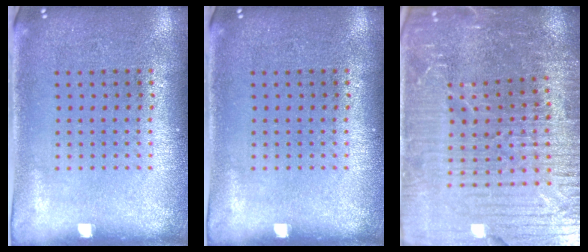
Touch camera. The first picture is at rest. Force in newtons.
{"total": 0.0}
{"total": 5.6, "press": 5.1, "slide": 2.2}